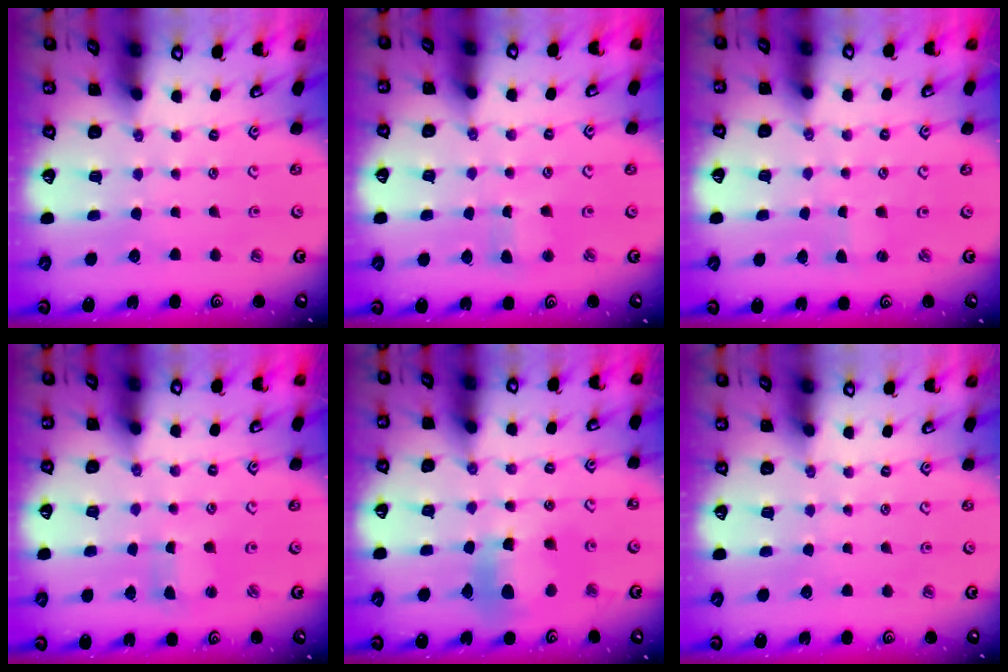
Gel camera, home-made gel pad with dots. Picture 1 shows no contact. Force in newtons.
{"total": 3.6, "press": 3.6, "slide": 0.5}
{"total": 0.7, "press": 0.7, "slide": 0.2}
{"total": 1.8, "press": 1.8, "slide": 0.3}
{"total": 11.5, "press": 11.4, "slide": 1.5}
{"total": 0.0}